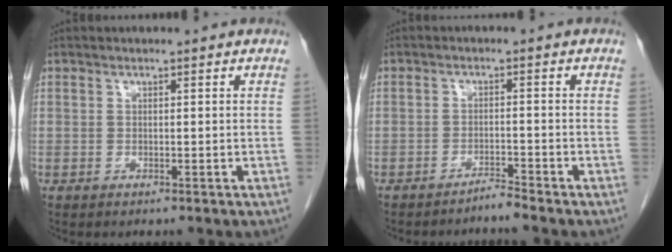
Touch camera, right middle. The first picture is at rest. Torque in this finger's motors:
{"motor_torque": [0.17, -0.15, -0.07, 0.00]}